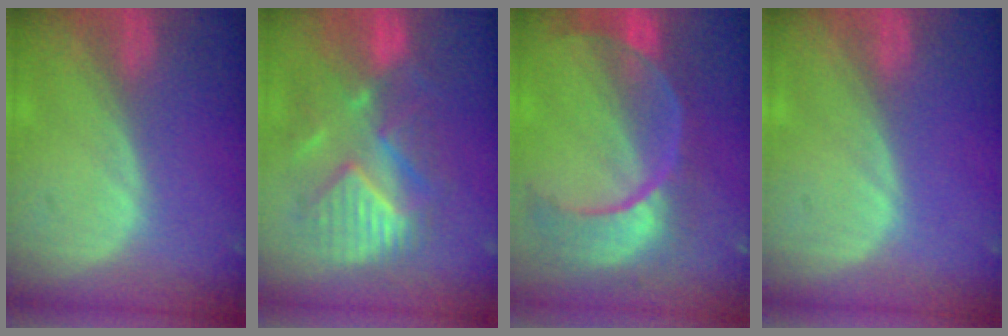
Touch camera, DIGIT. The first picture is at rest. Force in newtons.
{"total": 9.8, "press": 9.3, "slide": 3.1}
{"total": 11.2, "press": 9.4, "slide": 6.1}
{"total": 0.0}